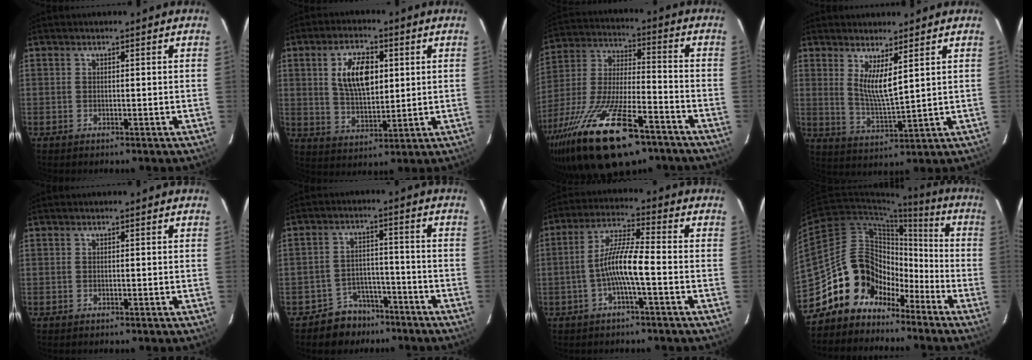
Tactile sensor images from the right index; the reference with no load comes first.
{"total": 10.5, "force": [2.7, 5.2, 8.7], "torque": [-0.161, 0.009, 0.055]}
{"total": 26.2, "force": [-16.5, 9.0, 18.3], "torque": [-0.370, -0.047, -0.278]}
{"total": 6.3, "force": [3.3, 0.7, 5.3], "torque": [-0.098, -0.019, 0.062]}
{"total": 0.0}
{"total": 7.3, "force": [-5.6, 4.7, 0.5], "torque": [-0.021, 0.028, -0.080]}
{"total": 8.0, "force": [-2.4, 0.5, 7.6], "torque": [-0.161, 0.011, -0.046]}
{"total": 14.2, "force": [-9.0, 10.4, 3.9], "torque": [-0.075, 0.046, -0.151]}